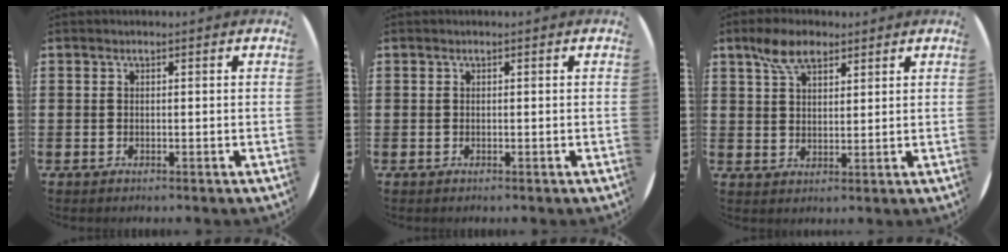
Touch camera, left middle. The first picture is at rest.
{"total": 0.0}
{"total": 5.7, "force": [3.9, 2.8, 3.0], "torque": [-0.062, 0.005, 0.071]}